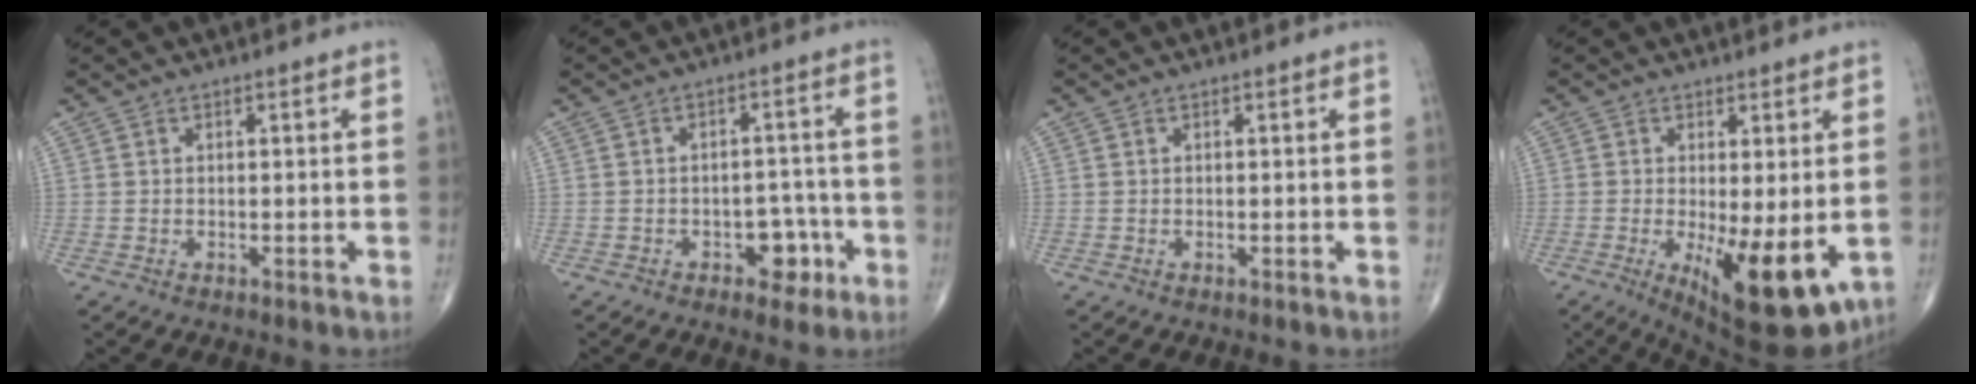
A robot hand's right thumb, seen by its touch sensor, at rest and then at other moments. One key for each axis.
{"total": 5.5, "fx": -2.6, "fy": 3.6, "fz": 3.3, "tx": -0.017, "ty": 0.026, "tz": -0.033}
{"total": 0.0}
{"total": 12.6, "fx": -2.8, "fy": 4.3, "fz": 11.5, "tx": -0.167, "ty": -0.027, "tz": -0.027}